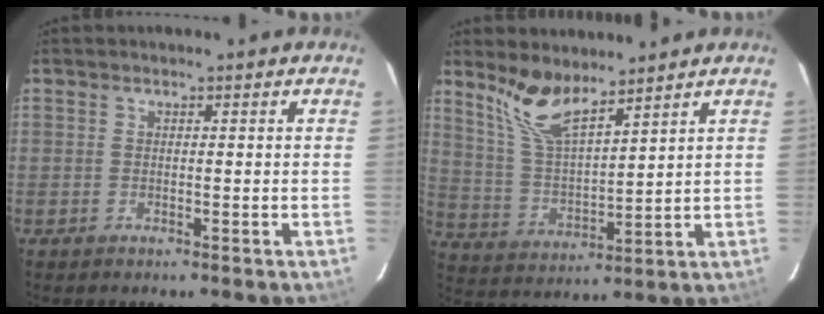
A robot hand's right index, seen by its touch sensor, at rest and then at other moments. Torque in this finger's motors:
{"motor_torque": [0.07, 0.53, 0.18, 0.07]}